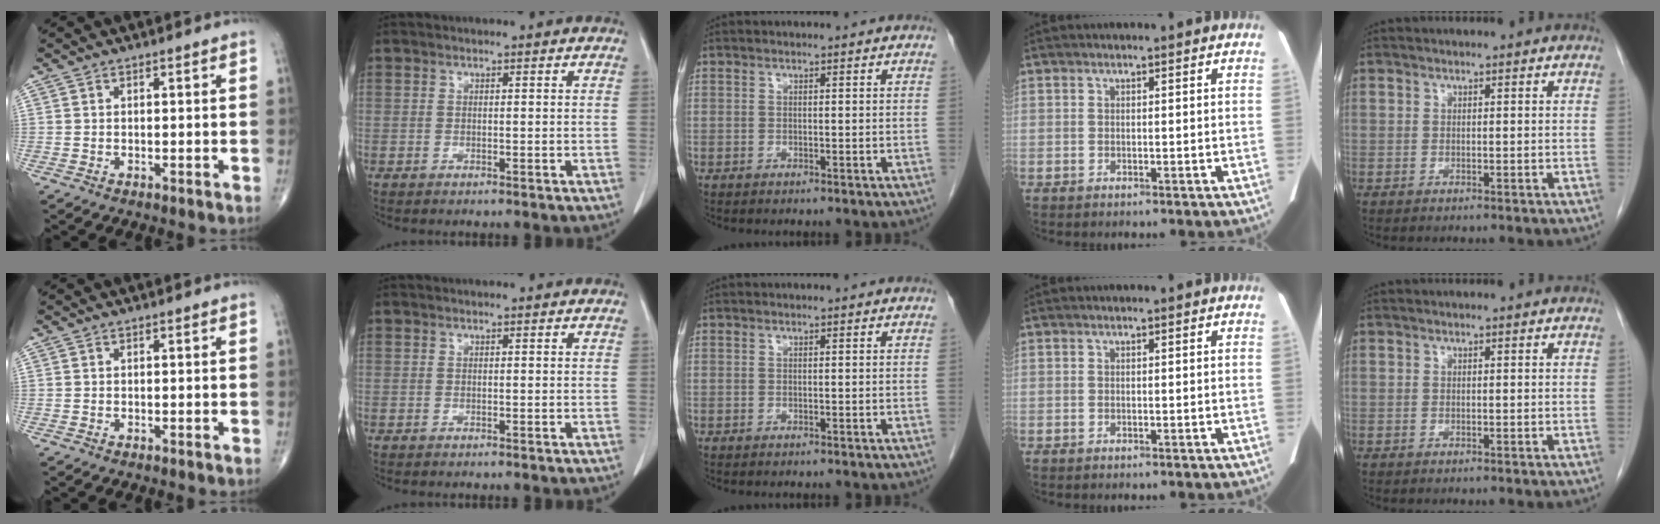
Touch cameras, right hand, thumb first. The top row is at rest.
{}